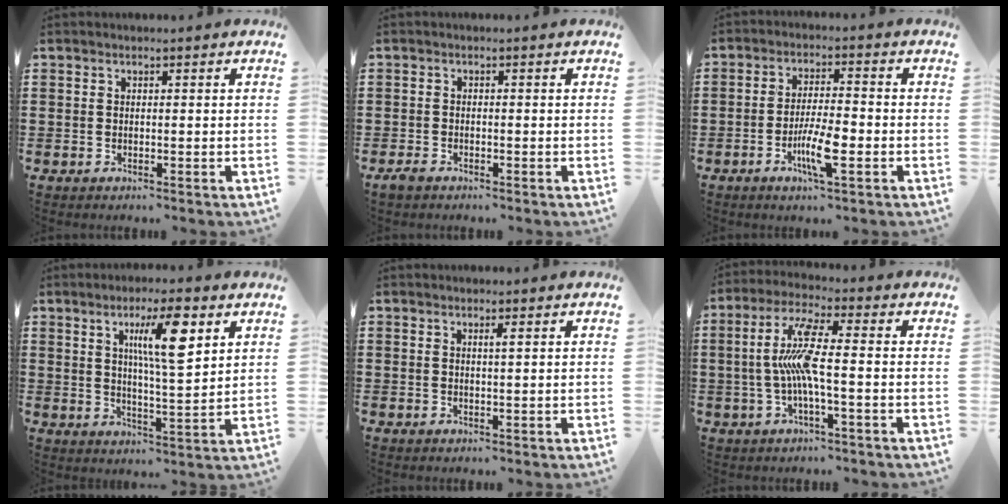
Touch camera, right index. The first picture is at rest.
{"total": 1.2, "force": [-0.9, 0.6, 0.5], "torque": [-0.013, 0.001, -0.020]}
{"total": 6.8, "force": [-2.5, 1.4, 6.2], "torque": [-0.120, -0.010, -0.046]}
{"total": 9.3, "force": [4.2, 1.7, 8.2], "torque": [-0.144, 0.000, 0.063]}
{"total": 0.9, "force": [0.3, -0.1, 0.8], "torque": [-0.014, -0.003, 0.005]}
{"total": 8.0, "force": [-1.1, 1.0, 7.8], "torque": [-0.167, -0.010, -0.030]}